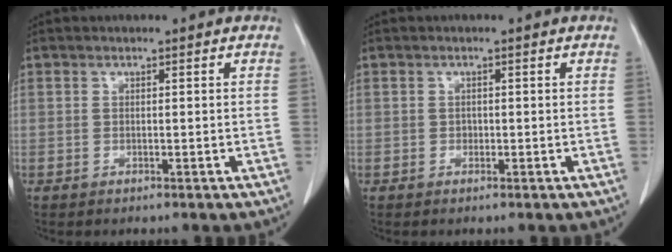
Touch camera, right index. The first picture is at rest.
{"total": 0.6, "force": [-0.1, 0.5, 0.2], "torque": [0.001, 0.003, -0.004]}